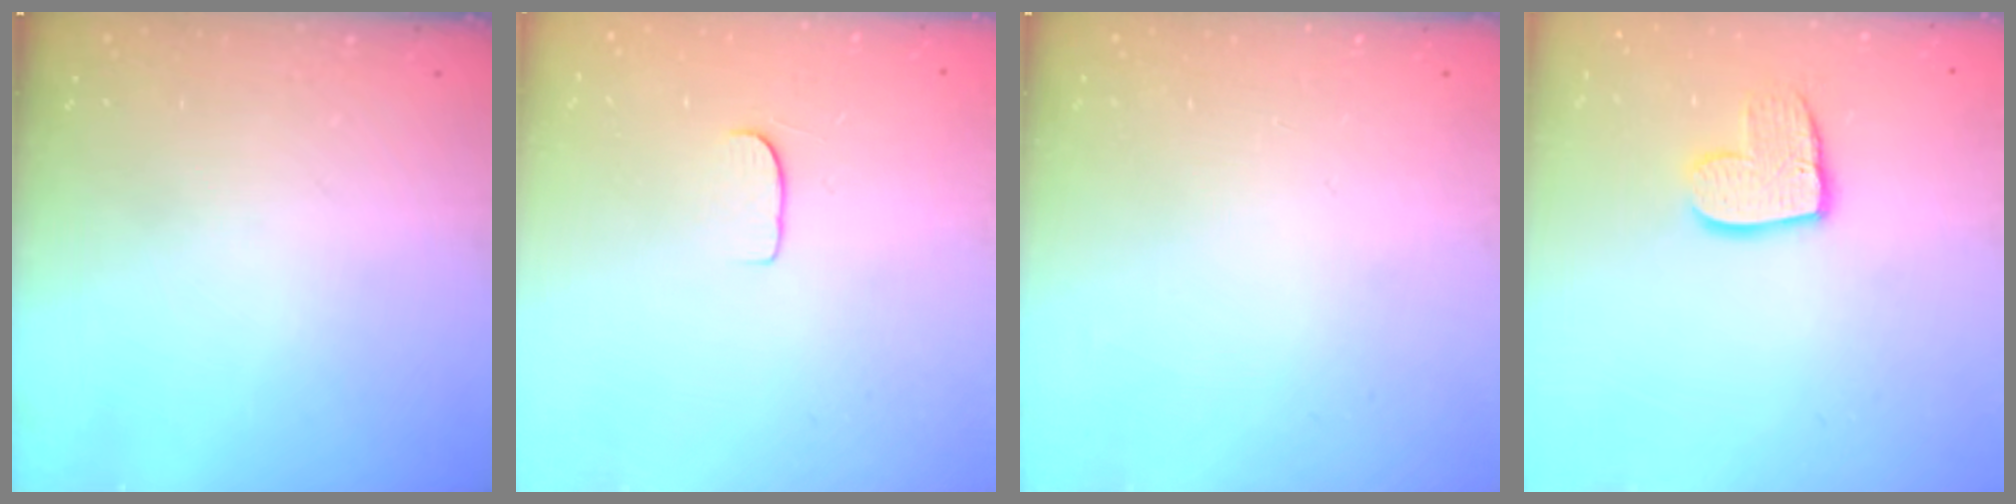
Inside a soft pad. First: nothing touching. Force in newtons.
{"total": 4.8, "press": 4.7, "slide": 0.6}
{"total": 0.0}
{"total": 10.9, "press": 10.9, "slide": 0.9}